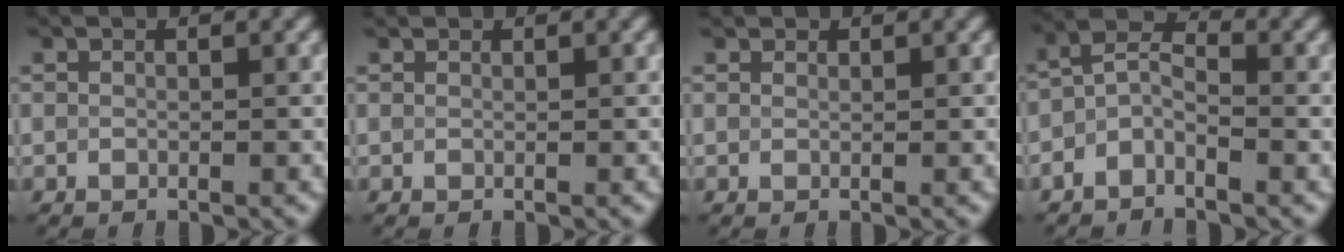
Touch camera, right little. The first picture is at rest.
{"total": 0.5, "force": [0.5, 0.1, 0.1], "torque": [-0.003, 0.000, 0.010]}
{"total": 0.8, "force": [0.8, 0.3, 0.1], "torque": [-0.005, -0.002, 0.012]}
{"total": 2.6, "force": [-1.4, 1.2, 1.8], "torque": [-0.037, 0.014, -0.034]}